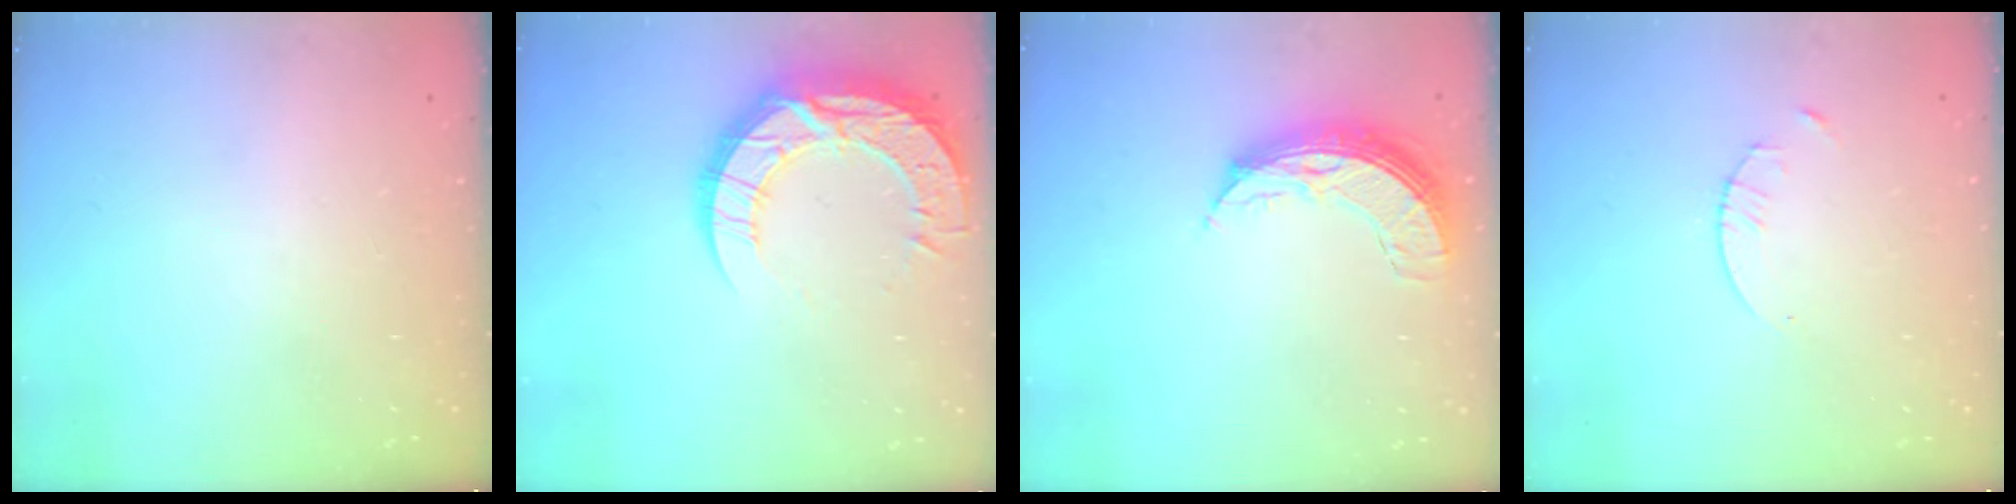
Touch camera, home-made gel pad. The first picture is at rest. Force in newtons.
{"total": 16.3, "press": 16.3, "slide": 1.4}
{"total": 8.6, "press": 8.6, "slide": 0.7}
{"total": 1.3, "press": 1.3, "slide": 0.2}